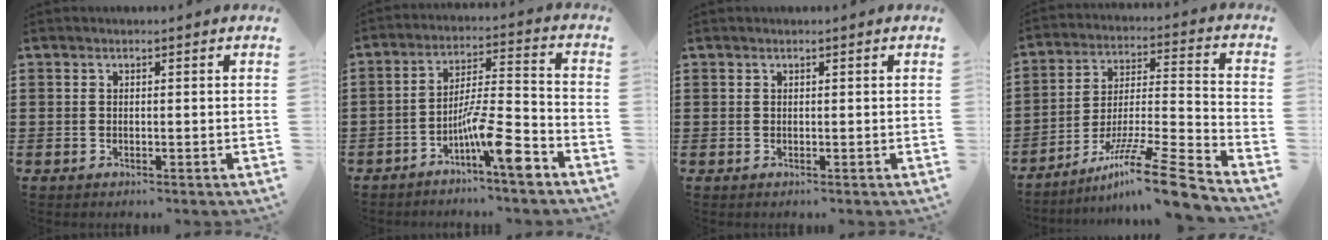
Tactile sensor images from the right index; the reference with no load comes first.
{"total": 10.5, "force": [-6.2, 1.7, 8.3], "torque": [-0.152, -0.001, -0.117]}
{"total": 0.0}
{"total": 13.1, "force": [-10.0, 0.3, 8.4], "torque": [-0.133, 0.021, -0.187]}